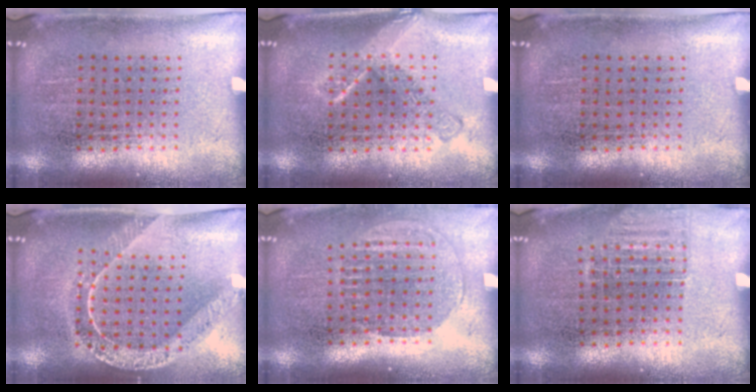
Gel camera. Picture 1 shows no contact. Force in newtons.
{"total": 1.5, "press": 1.5, "slide": 0.2}
{"total": 0.0}
{"total": 1.7, "press": 1.6, "slide": 0.5}
{"total": 1.4, "press": 1.2, "slide": 0.7}
{"total": 0.9, "press": 0.9, "slide": 0.1}